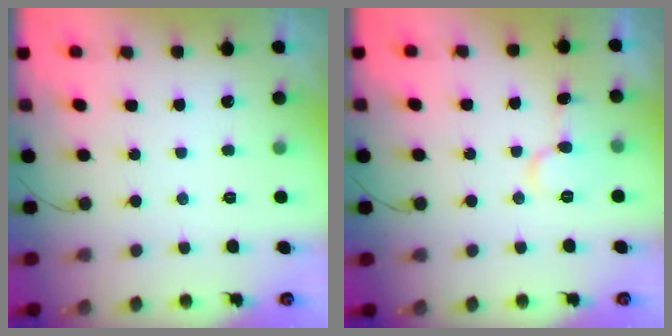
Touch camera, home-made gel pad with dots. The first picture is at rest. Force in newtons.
{"total": 7.3, "press": 7.2, "slide": 0.7}